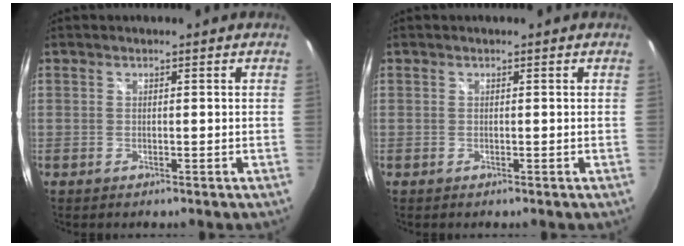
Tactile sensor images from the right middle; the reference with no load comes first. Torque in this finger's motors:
{"motor_torque": [0.21, 0.01, 0.05, 0.00]}